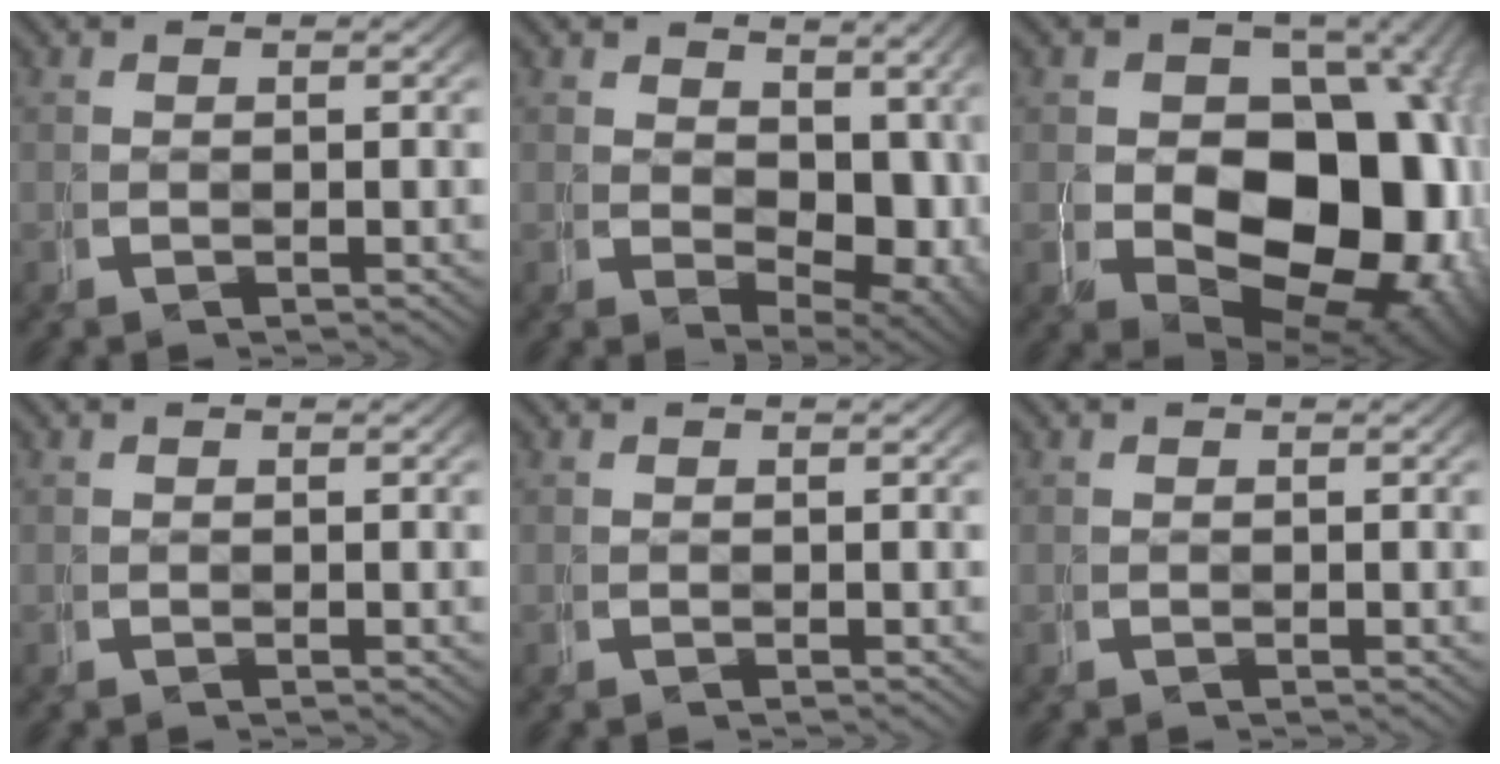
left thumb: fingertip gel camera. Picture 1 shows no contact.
{"total": 5.6, "force": [1.1, 3.6, 4.0], "torque": [-0.043, -0.032, 0.037]}
{"total": 21.6, "force": [-2.5, 15.5, 14.9], "torque": [-0.245, -0.093, -0.001]}
{"total": 0.0}
{"total": 0.0}
{"total": 0.0}